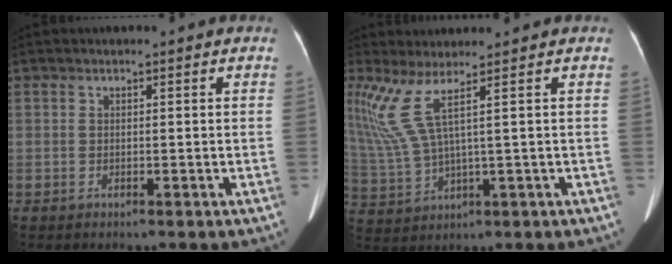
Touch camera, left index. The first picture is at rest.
{"total": 7.6, "force": [3.9, -0.6, 6.5], "torque": [-0.170, -0.003, 0.091]}